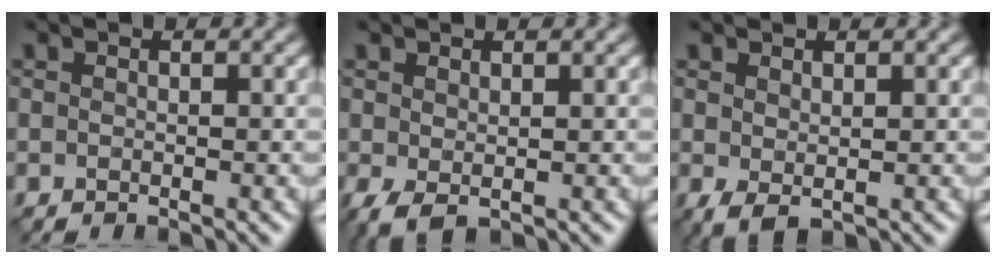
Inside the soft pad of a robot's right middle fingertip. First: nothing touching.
{"total": 1.7, "force": [-0.2, 0.9, 1.4], "torque": [-0.038, -0.002, 0.000]}
{"total": 1.4, "force": [0.3, 0.7, 1.2], "torque": [-0.031, -0.001, 0.009]}